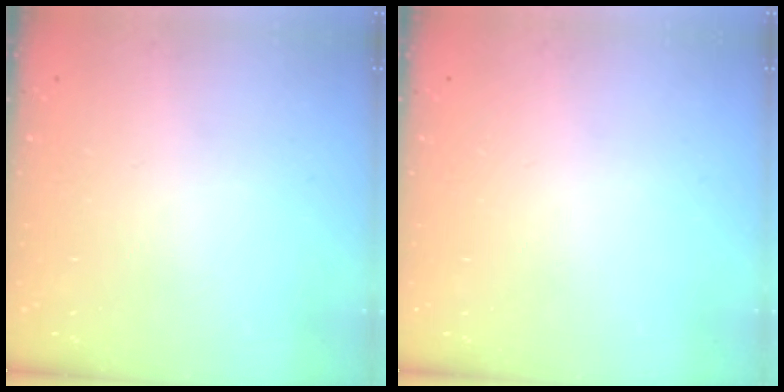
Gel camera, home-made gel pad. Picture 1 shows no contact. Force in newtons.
{"total": 0.0}